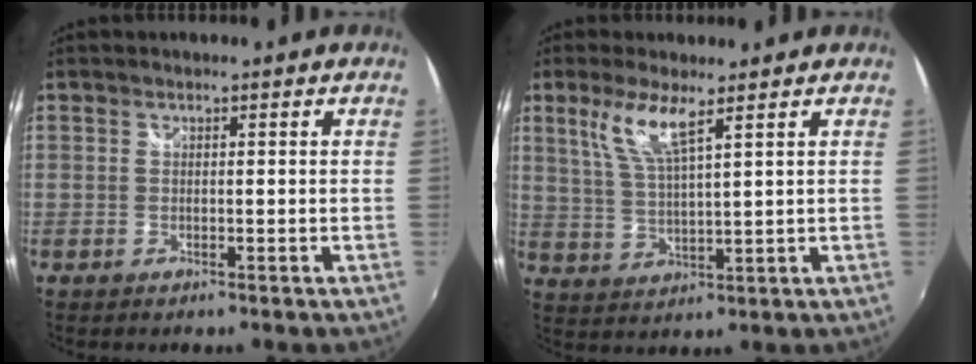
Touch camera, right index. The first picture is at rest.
{"total": 7.0, "force": [4.1, 0.9, 5.6], "torque": [-0.119, -0.004, 0.086]}